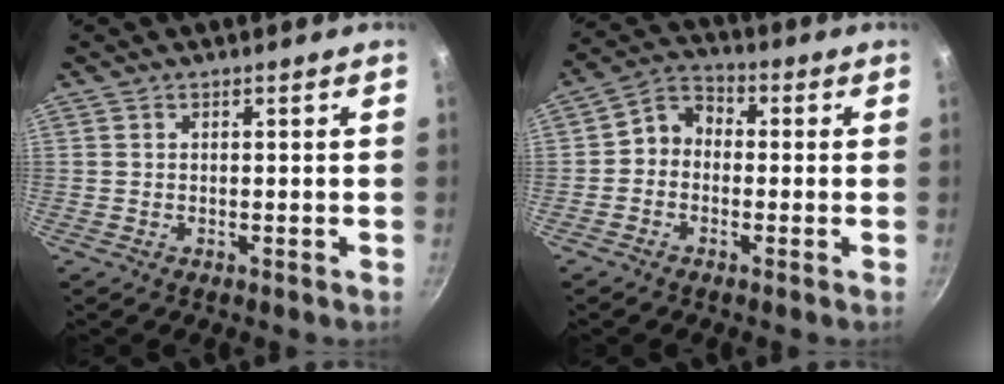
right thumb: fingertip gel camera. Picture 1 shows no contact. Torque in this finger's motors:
{"motor_torque": [-0.07, 0.10, 0.15, 0.06, 0.05]}